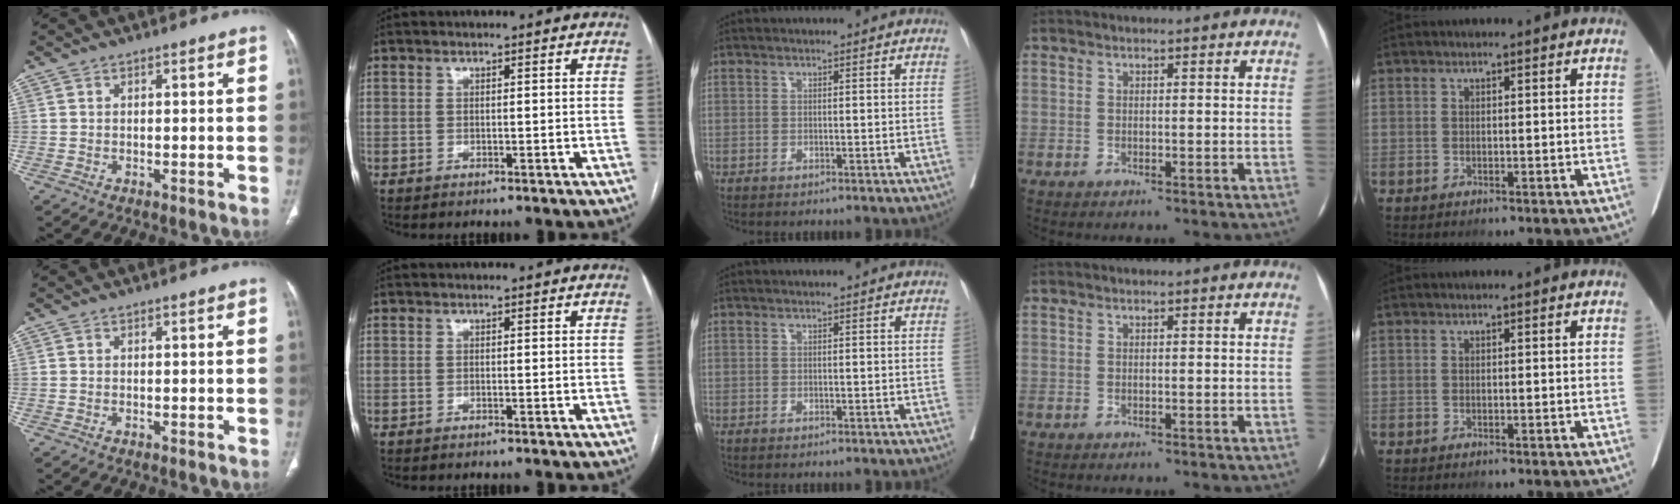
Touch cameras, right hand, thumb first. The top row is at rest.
{}